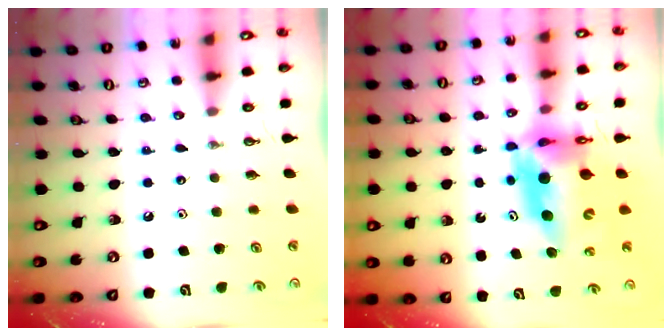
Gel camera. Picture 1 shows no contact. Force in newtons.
{"total": 15.1, "press": 15.1, "slide": 1.4}